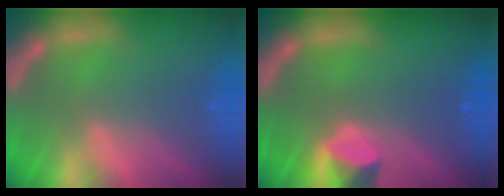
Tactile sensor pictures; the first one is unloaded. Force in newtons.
{"total": 2.4}